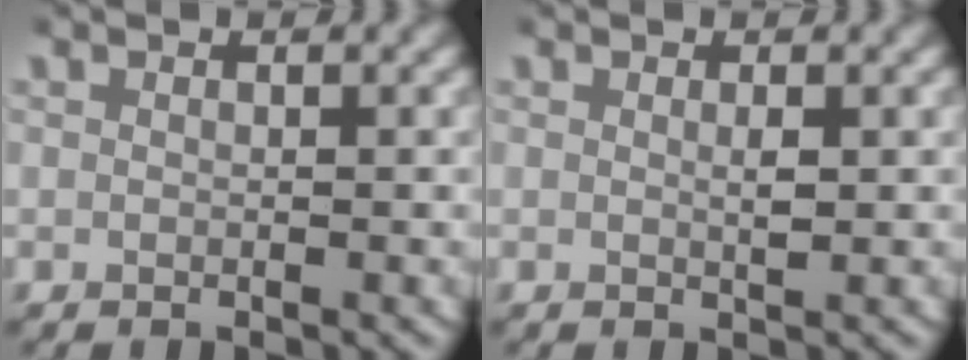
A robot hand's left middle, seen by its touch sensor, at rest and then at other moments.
{"total": 0.8, "force": [0.3, 0.1, 0.7], "torque": [-0.014, -0.006, 0.006]}